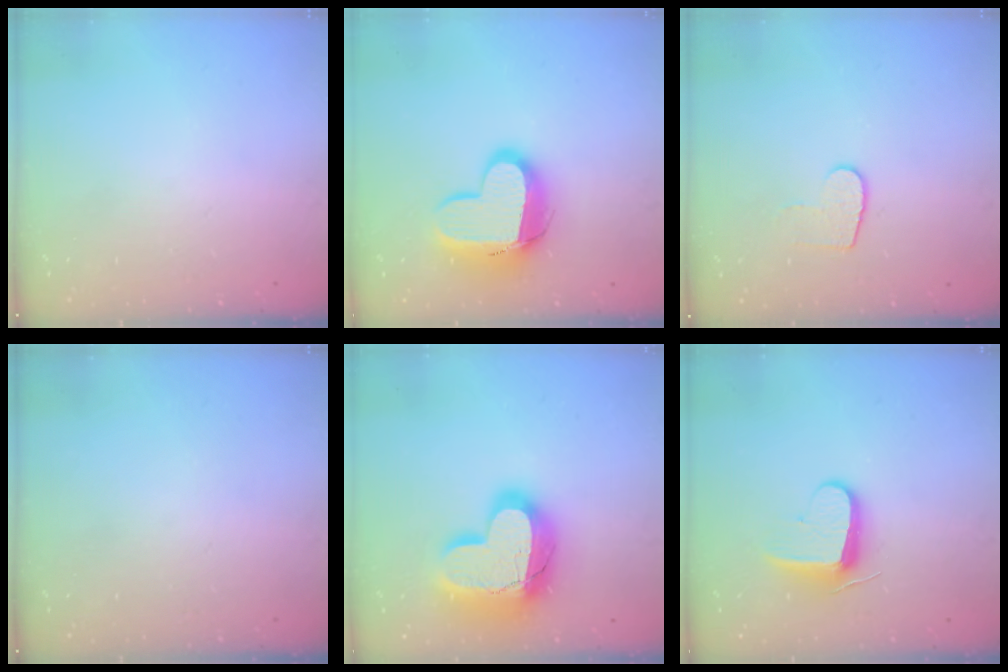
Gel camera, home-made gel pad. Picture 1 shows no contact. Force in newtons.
{"total": 14.3, "press": 14.3, "slide": 1.2}
{"total": 6.3, "press": 6.3, "slide": 0.4}
{"total": 0.0}
{"total": 21.0, "press": 20.9, "slide": 1.5}
{"total": 9.3, "press": 9.3, "slide": 0.6}